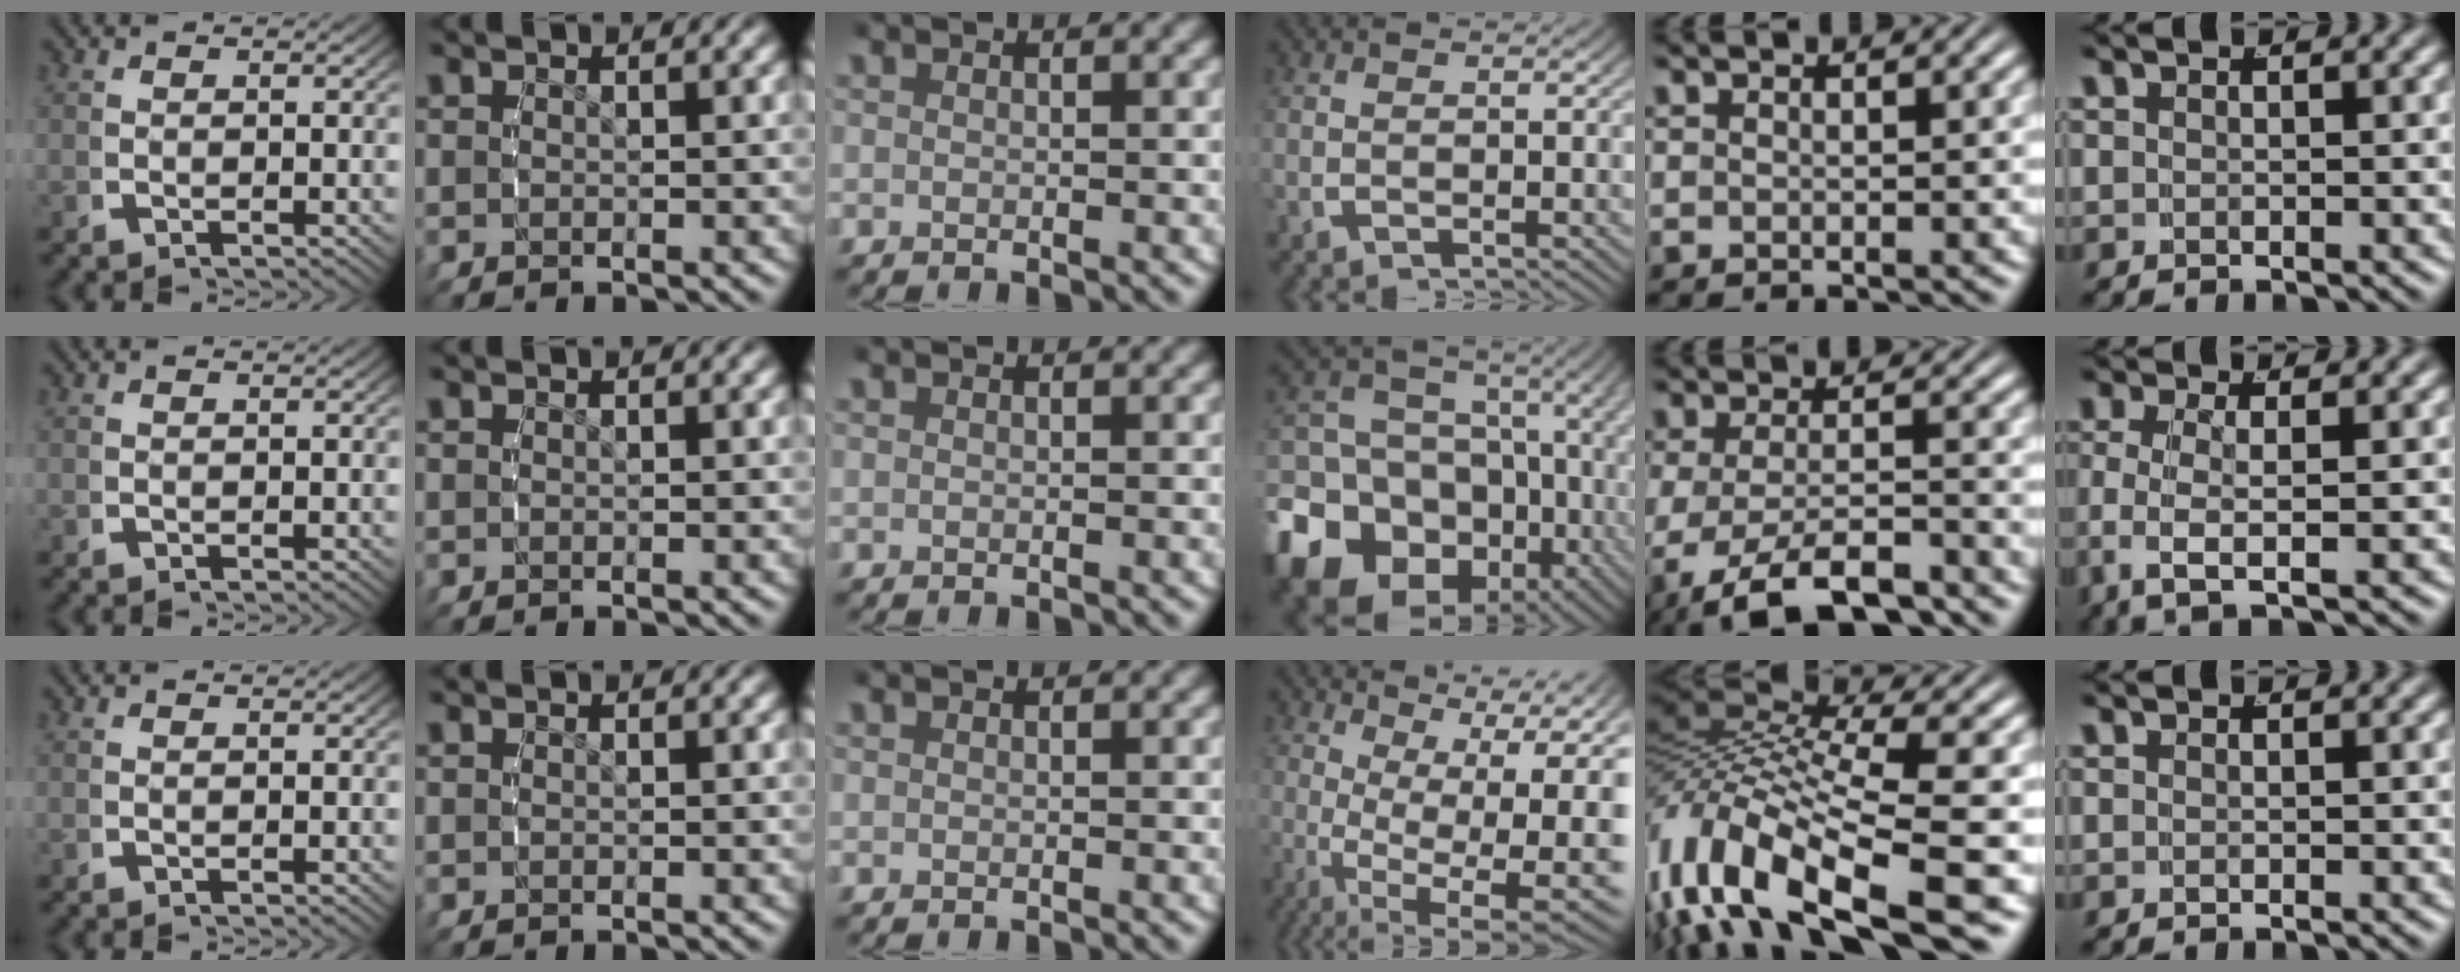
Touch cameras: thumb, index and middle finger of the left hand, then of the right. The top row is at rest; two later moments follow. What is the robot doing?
{"motion": "grasp_and_lifting", "object": "backpack"}